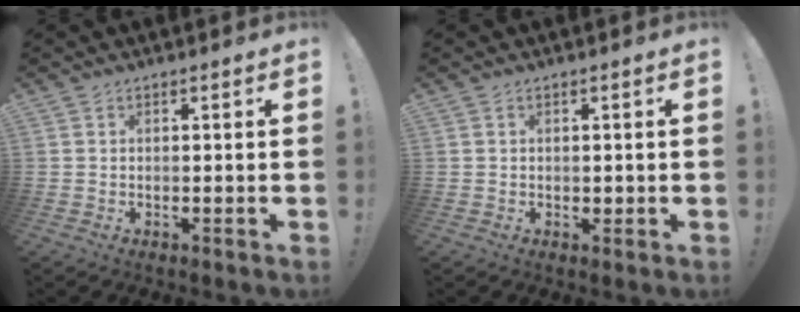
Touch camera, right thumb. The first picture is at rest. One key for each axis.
{"total": 0.8, "fx": 0.1, "fy": 0.7, "fz": 0.3, "tx": 0.004, "ty": -0.001, "tz": 0.001}